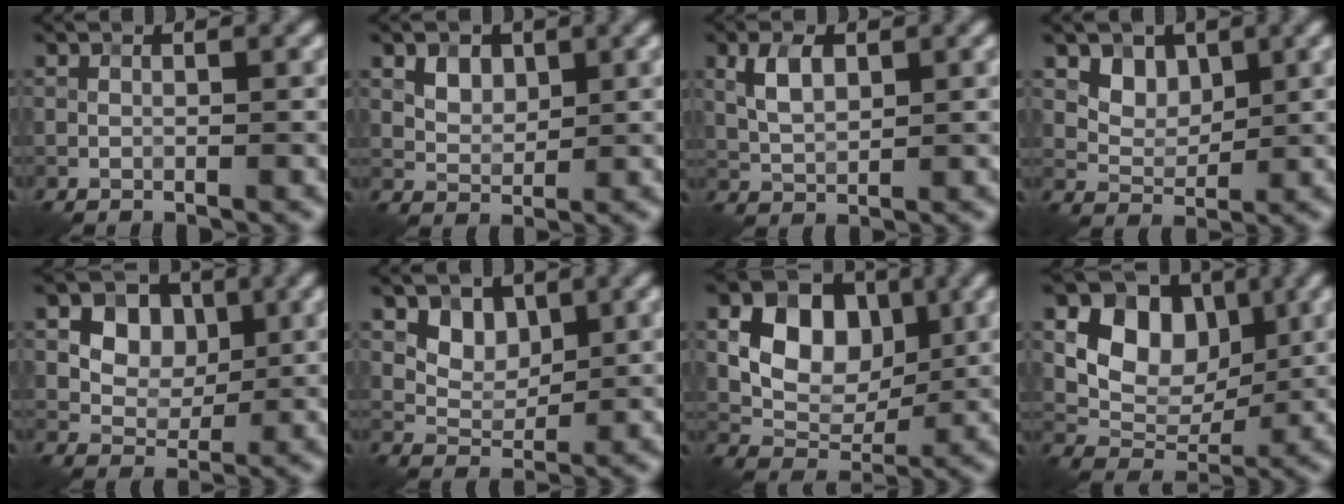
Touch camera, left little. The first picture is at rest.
{"total": 2.2, "force": [1.0, 1.6, 1.1], "torque": [-0.021, -0.004, 0.020]}
{"total": 3.2, "force": [1.0, 1.8, 2.4], "torque": [-0.053, 0.004, 0.021]}
{"total": 2.9, "force": [1.5, 2.2, 1.3], "torque": [-0.026, -0.019, 0.038]}
{"total": 5.4, "force": [1.6, 4.1, 3.1], "torque": [-0.056, -0.005, 0.023]}
{"total": 3.0, "force": [1.5, 2.2, 1.4], "torque": [-0.027, -0.014, 0.033]}
{"total": 7.7, "force": [1.7, 5.6, 5.1], "torque": [-0.081, 0.000, 0.025]}
{"total": 7.4, "force": [2.1, 5.5, 4.5], "torque": [-0.062, -0.003, 0.030]}